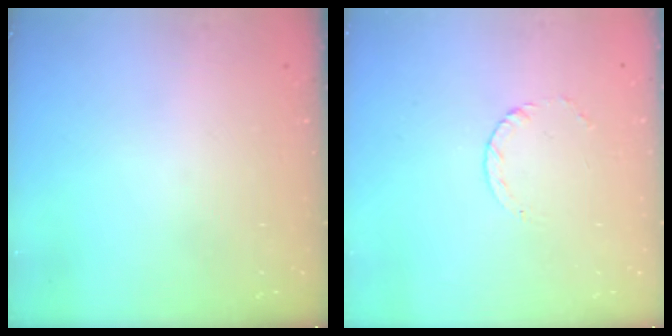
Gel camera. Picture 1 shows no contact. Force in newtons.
{"total": 2.4, "press": 2.4, "slide": 0.3}